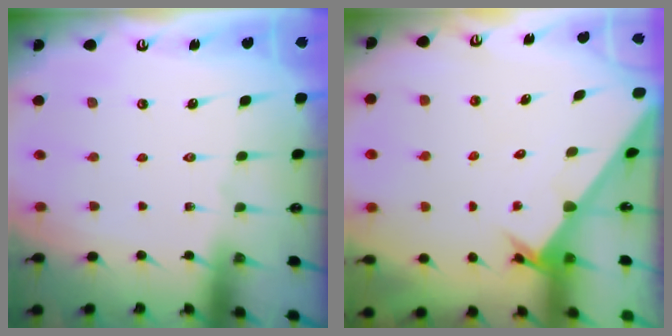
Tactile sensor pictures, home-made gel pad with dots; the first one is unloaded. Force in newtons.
{"total": 2.5, "press": 2.5, "slide": 0.2}